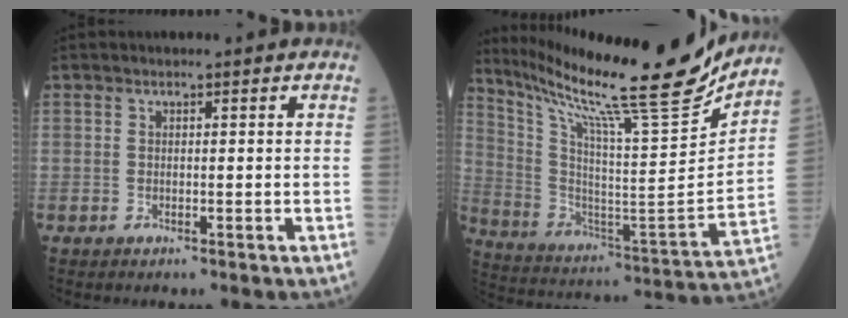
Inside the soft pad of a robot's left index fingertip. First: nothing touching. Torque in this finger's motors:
{"motor_torque": [0.86, -1.27, 0.16, 0.05]}